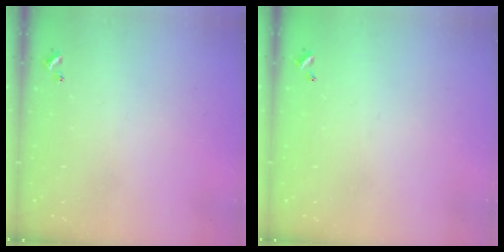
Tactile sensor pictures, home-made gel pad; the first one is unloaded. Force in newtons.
{"total": 2.9, "press": 2.9, "slide": 0.1}